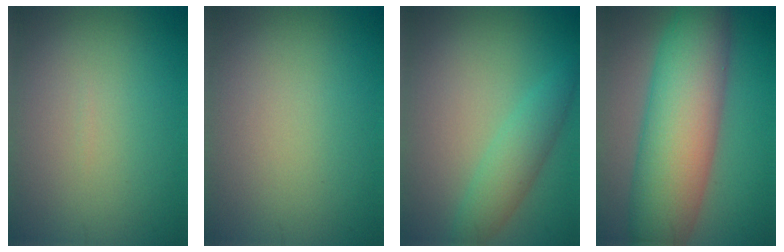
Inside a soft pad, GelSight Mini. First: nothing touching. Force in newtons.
{"total": 0.0}
{"total": 3.0, "press": 3.0, "slide": 0.1}
{"total": 11.1, "press": 11.1, "slide": 0.6}